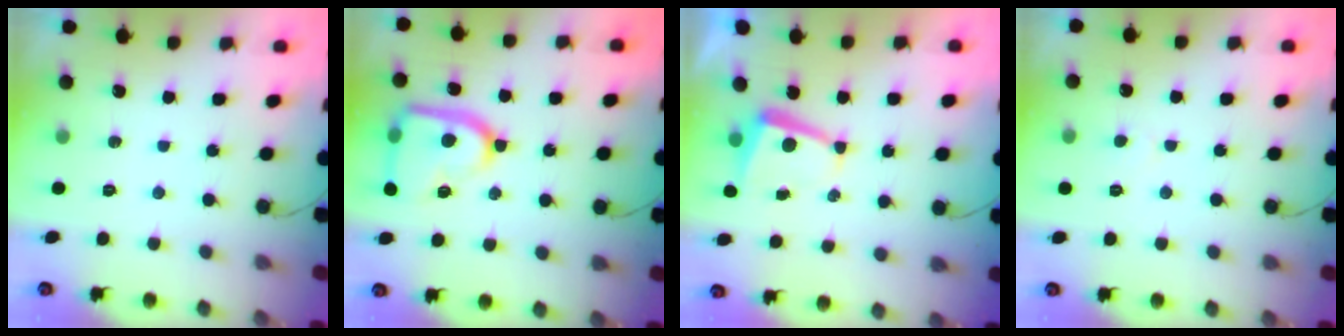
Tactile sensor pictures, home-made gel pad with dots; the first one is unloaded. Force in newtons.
{"total": 17.6, "press": 17.5, "slide": 1.4}
{"total": 4.7, "press": 4.6, "slide": 0.7}
{"total": 2.5, "press": 2.4, "slide": 0.3}